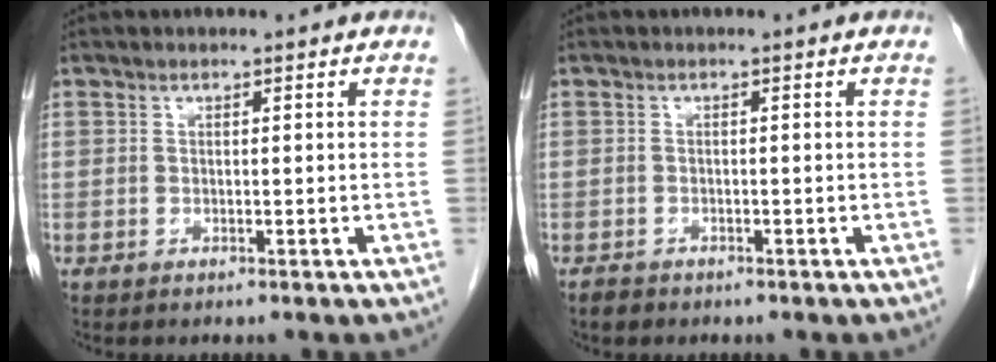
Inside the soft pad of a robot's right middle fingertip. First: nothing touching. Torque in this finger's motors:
{"motor_torque": [0.13, 0.11, -0.03, 0.00]}